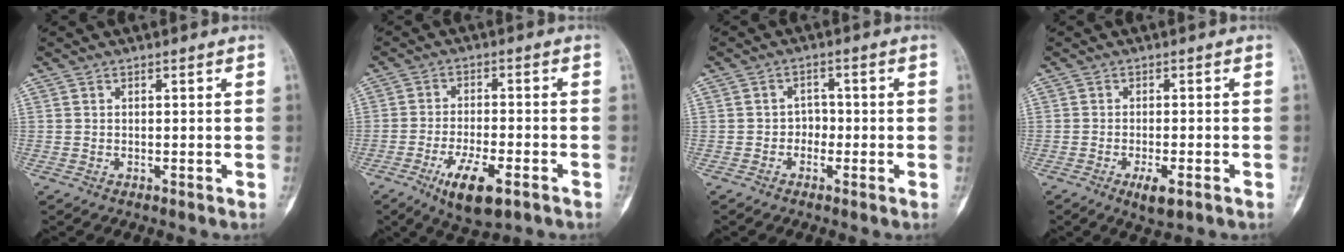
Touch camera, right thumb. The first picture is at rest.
{"total": 9.7, "force": [-4.9, 3.3, 7.7], "torque": [-0.135, 0.009, -0.077]}
{"total": 2.5, "force": [-1.0, 2.1, 0.8], "torque": [0.010, 0.011, -0.027]}
{"total": 4.1, "force": [-2.0, 1.2, 3.4], "torque": [-0.058, -0.003, -0.029]}